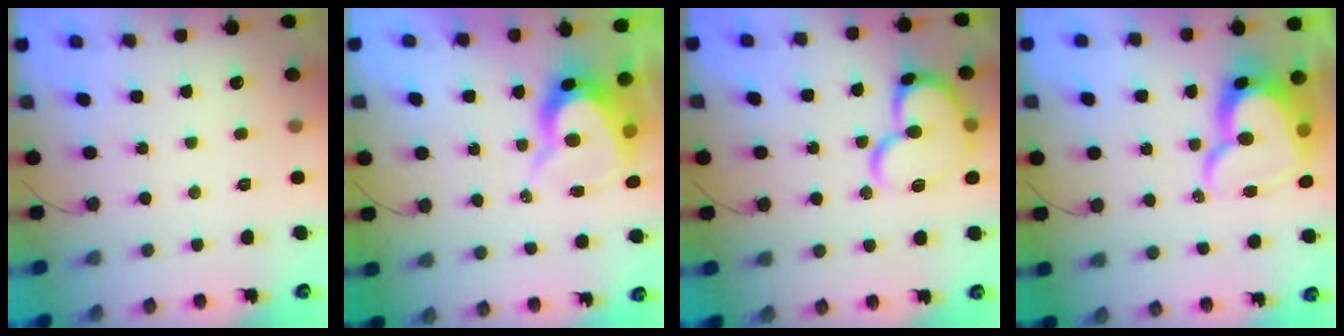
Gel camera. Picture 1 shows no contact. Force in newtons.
{"total": 10.1, "press": 10.1, "slide": 0.7}
{"total": 17.5, "press": 17.4, "slide": 2.1}
{"total": 18.7, "press": 18.6, "slide": 1.9}